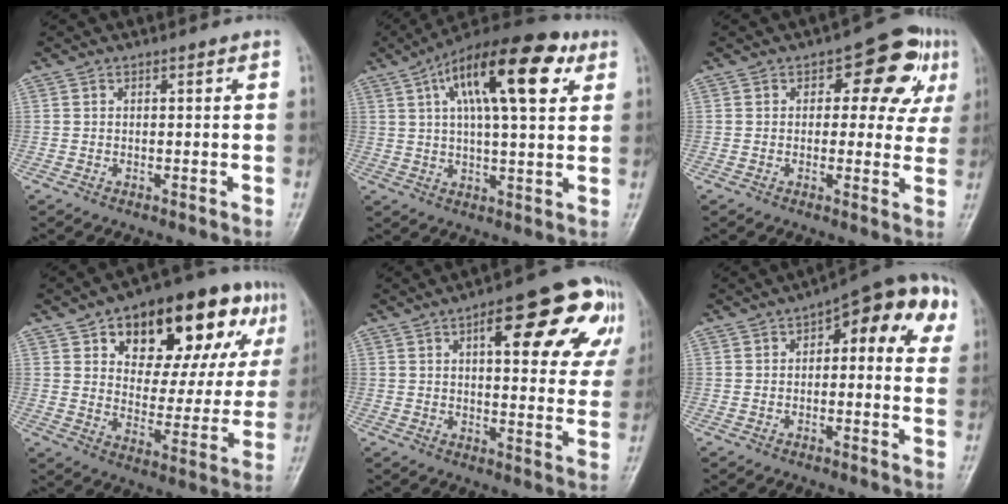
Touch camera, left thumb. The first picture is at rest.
{"total": 19.7, "force": [7.8, 7.0, 16.6], "torque": [-0.253, 0.008, 0.117]}
{"total": 10.5, "force": [3.4, 6.2, 7.8], "torque": [-0.042, 0.011, 0.033]}
{"total": 24.4, "force": [11.8, 11.8, 17.8], "torque": [-0.205, -0.005, 0.174]}
{"total": 19.4, "force": [8.1, 6.8, 16.2], "torque": [-0.172, -0.002, 0.099]}
{"total": 13.9, "force": [4.5, 5.9, 11.8], "torque": [-0.105, 0.024, 0.044]}